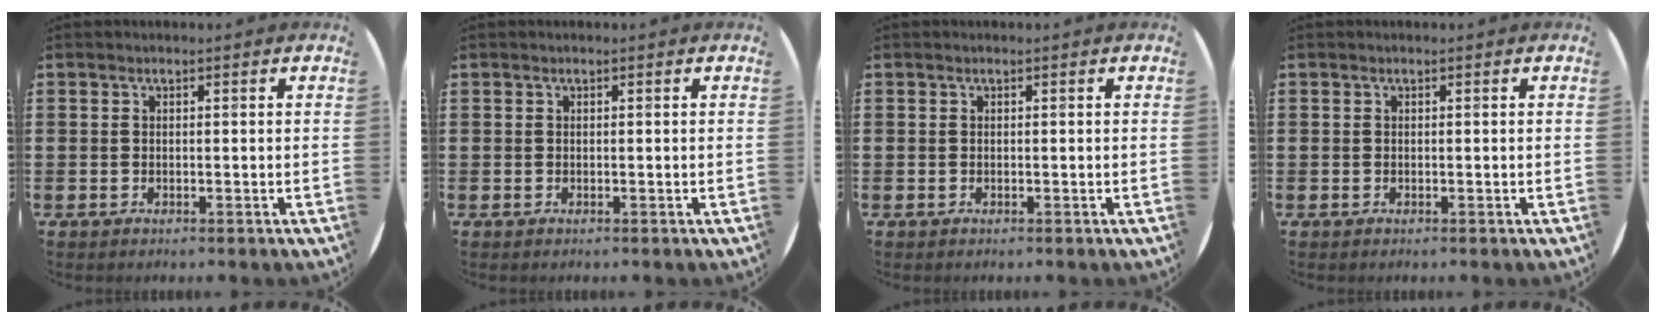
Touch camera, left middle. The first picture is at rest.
{"total": 0.0}
{"total": 0.0}
{"total": 0.0}